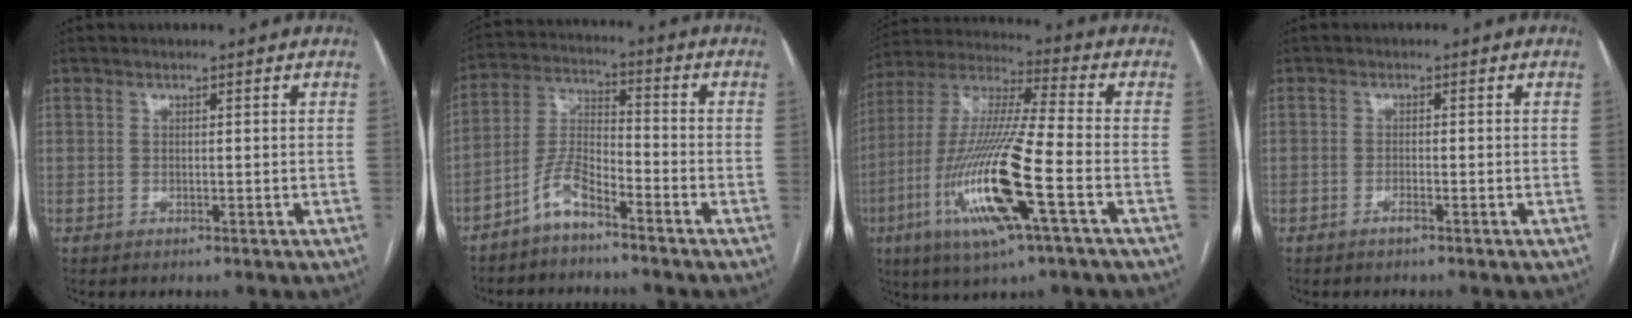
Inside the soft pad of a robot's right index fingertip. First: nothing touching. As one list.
[{"total": 6.5, "force": [-4.7, 1.8, 4.0], "torque": [-0.093, 0.006, -0.099]}, {"total": 19.5, "force": [-6.8, 1.5, 18.2], "torque": [-0.395, -0.023, -0.128]}, {"total": 1.0, "force": [-0.7, 0.1, 0.7], "torque": [-0.011, 0.001, -0.014]}]